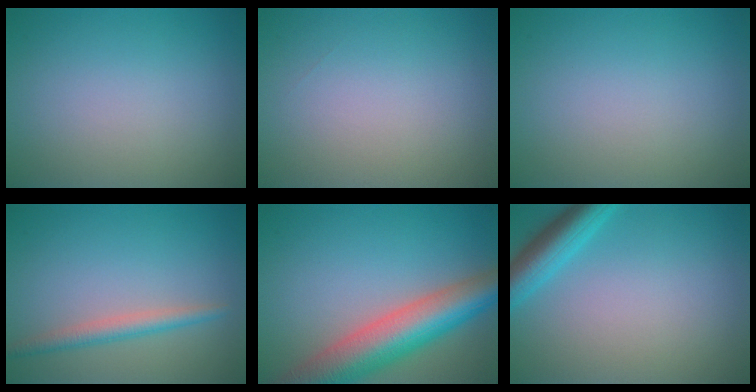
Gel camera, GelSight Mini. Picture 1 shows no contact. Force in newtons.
{"total": 0.0}
{"total": 0.0}
{"total": 2.3, "press": 2.3, "slide": 0.1}
{"total": 9.3, "press": 9.3, "slide": 0.3}
{"total": 4.0, "press": 4.0, "slide": 0.2}